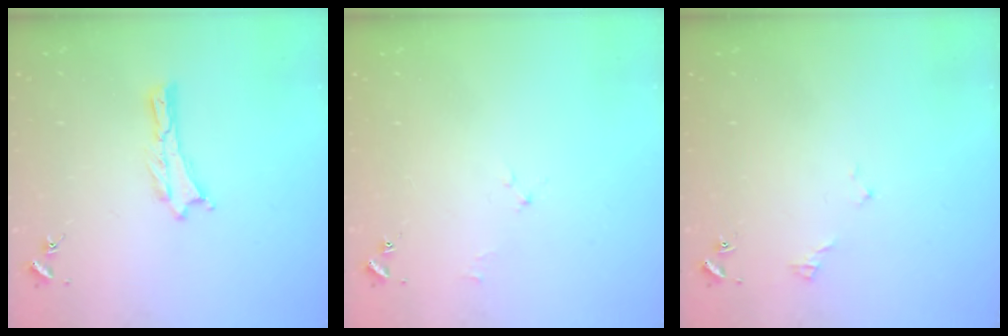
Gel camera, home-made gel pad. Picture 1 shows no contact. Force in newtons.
{"total": 1.7, "press": 1.6, "slide": 0.3}
{"total": 2.9, "press": 2.9, "slide": 0.3}